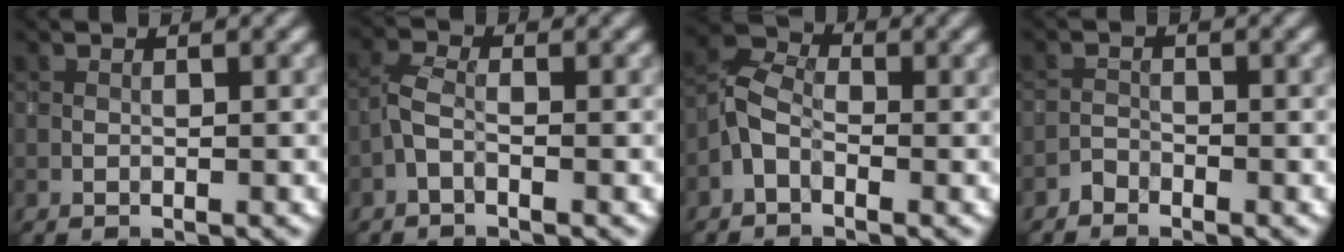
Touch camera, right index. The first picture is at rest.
{"total": 1.6, "force": [-0.6, 0.7, 1.3], "torque": [-0.031, 0.004, -0.020]}
{"total": 2.6, "force": [-1.3, 1.7, 1.6], "torque": [-0.037, 0.013, -0.037]}
{"total": 0.9, "force": [-0.8, 0.3, -0.1], "torque": [0.007, 0.006, -0.019]}